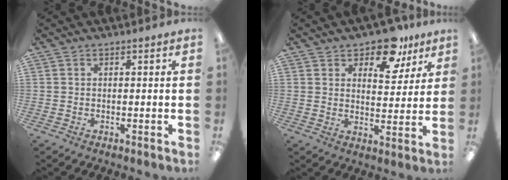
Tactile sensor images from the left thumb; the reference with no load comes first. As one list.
[{"total": 10.7, "force": [8.0, 5.2, 4.9], "torque": [-0.068, -0.043, 0.141]}]